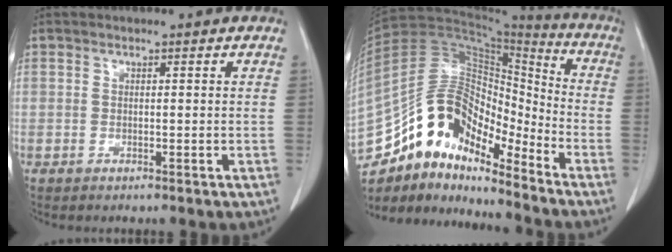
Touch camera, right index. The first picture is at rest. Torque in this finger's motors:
{"motor_torque": [1.04, -1.09, 0.73, 0.16]}